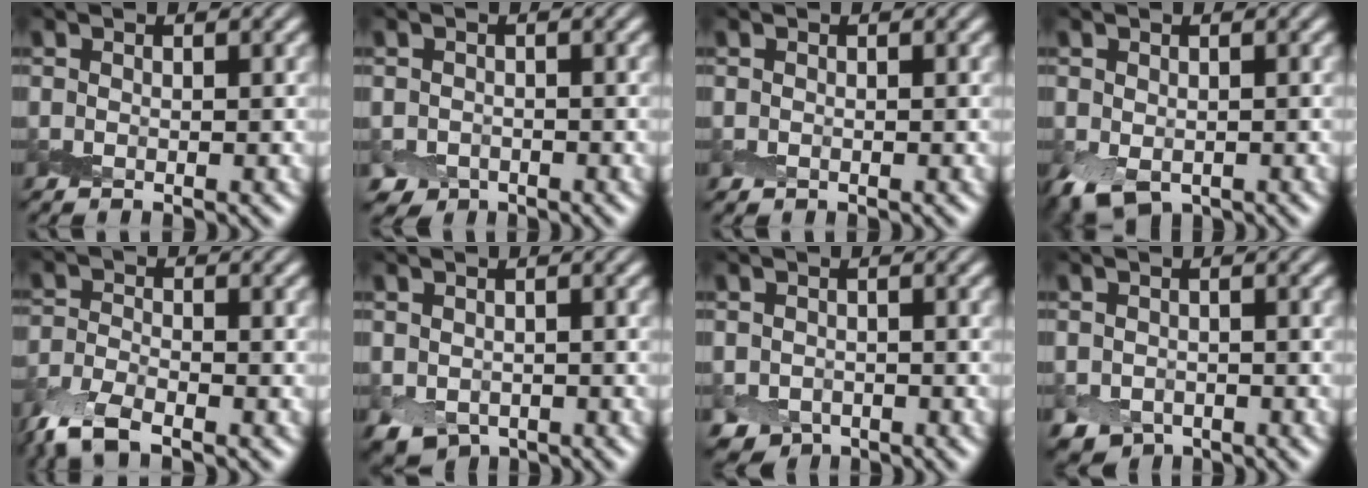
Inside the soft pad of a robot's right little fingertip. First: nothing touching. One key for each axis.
{"total": 1.9, "fx": -1.4, "fy": 1.3, "fz": 0.2, "tx": 0.004, "ty": -0.006, "tz": -0.030}
{"total": 0.0}
{"total": 2.8, "fx": -1.4, "fy": 1.8, "fz": 1.6, "tx": -0.032, "ty": -0.014, "tz": -0.022}
{"total": 4.5, "fx": -3.4, "fy": 1.5, "fz": 2.5, "tx": -0.055, "ty": -0.010, "tz": -0.078}
{"total": 2.6, "fx": -1.2, "fy": 1.8, "fz": 1.4, "tx": -0.025, "ty": -0.010, "tz": -0.019}
{"total": 2.5, "fx": -1.7, "fy": 1.7, "fz": 0.7, "tx": -0.008, "ty": -0.011, "tz": -0.032}
{"total": 2.3, "fx": -1.5, "fy": 1.6, "fz": 0.8, "tx": -0.011, "ty": -0.012, "tz": -0.029}